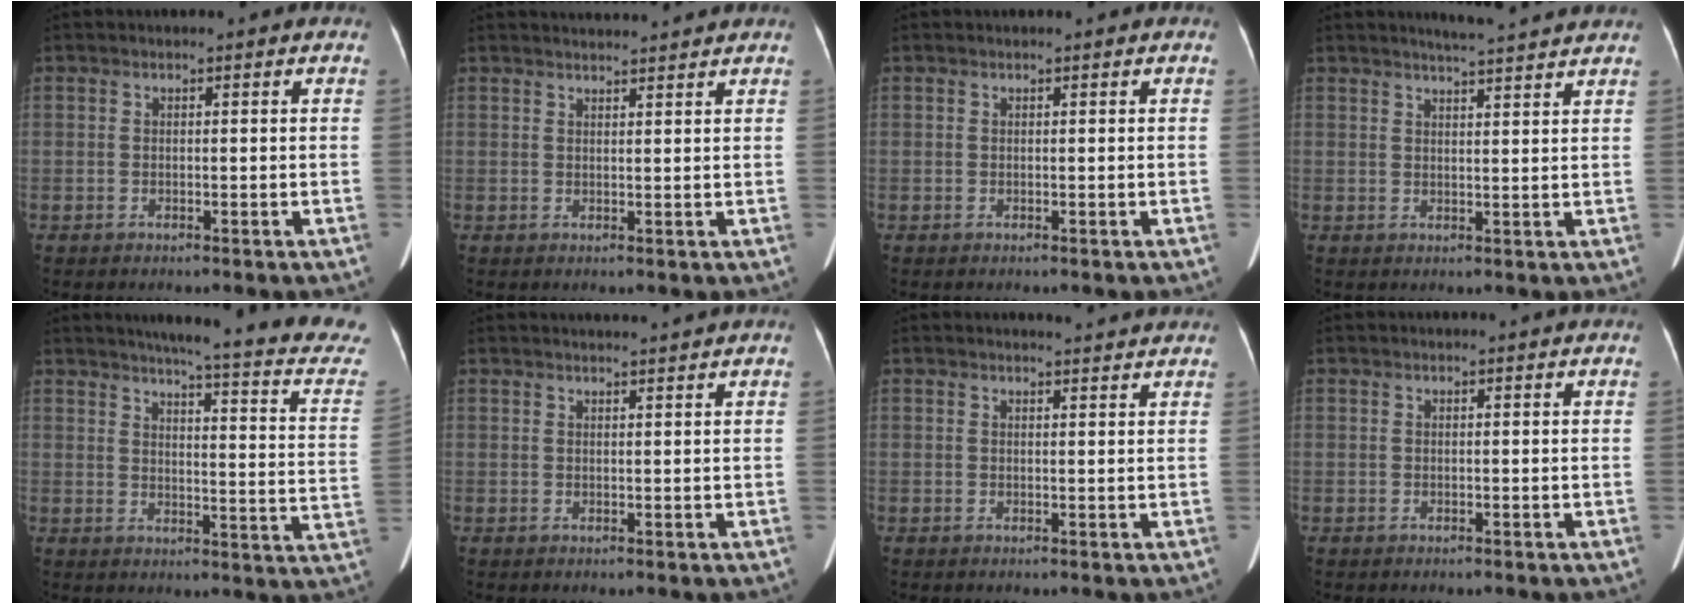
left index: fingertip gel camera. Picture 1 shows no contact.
{"total": 4.8, "force": [4.7, -0.4, 1.0], "torque": [-0.017, 0.021, 0.060]}
{"total": 0.0}
{"total": 7.3, "force": [6.7, -0.3, 2.8], "torque": [-0.050, 0.012, 0.082]}
{"total": 21.7, "force": [19.1, 0.6, 10.2], "torque": [-0.128, -0.071, 0.208]}
{"total": 3.7, "force": [3.5, -0.8, 1.0], "torque": [-0.013, 0.011, 0.044]}
{"total": 4.2, "force": [4.1, 0.2, 1.1], "torque": [-0.020, 0.009, 0.044]}
{"total": 0.9, "force": [0.8, -0.1, 0.3], "torque": [-0.008, 0.002, 0.011]}